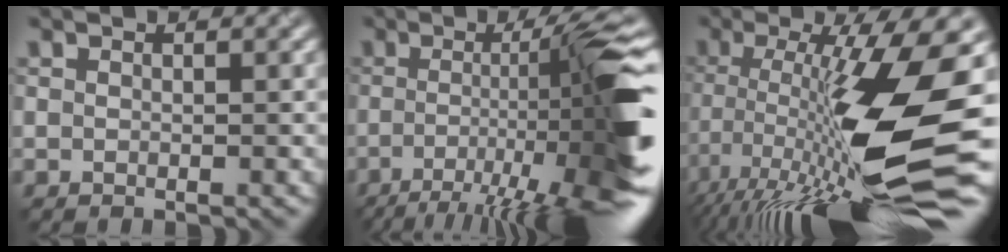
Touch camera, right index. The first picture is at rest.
{"total": 14.1, "force": [-3.7, 2.8, 13.4], "torque": [-0.186, -0.003, -0.060]}
{"total": 16.9, "force": [-4.0, 4.2, 15.9], "torque": [-0.275, -0.001, -0.069]}